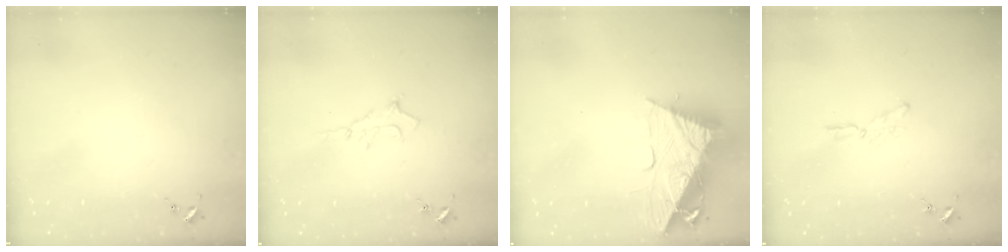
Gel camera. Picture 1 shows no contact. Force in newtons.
{"total": 6.2, "press": 6.1, "slide": 0.8}
{"total": 16.6, "press": 16.5, "slide": 1.5}
{"total": 6.9, "press": 6.9, "slide": 0.4}